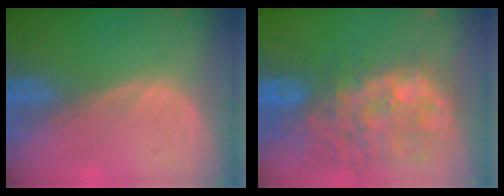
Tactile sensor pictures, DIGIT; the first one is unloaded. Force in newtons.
{"total": 13.6, "press": 11.5, "slide": 7.2}